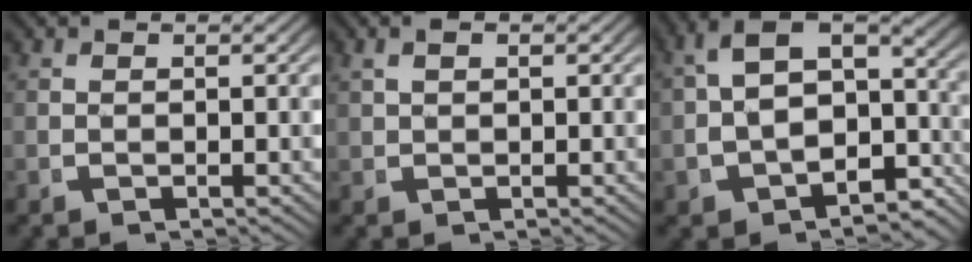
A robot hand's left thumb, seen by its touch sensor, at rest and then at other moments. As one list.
[{"total": 1.4, "force": [0.9, 0.6, 0.9], "torque": [-0.018, 0.005, 0.019]}, {"total": 9.2, "force": [-1.0, 6.4, 6.5], "torque": [-0.120, -0.018, -0.008]}]